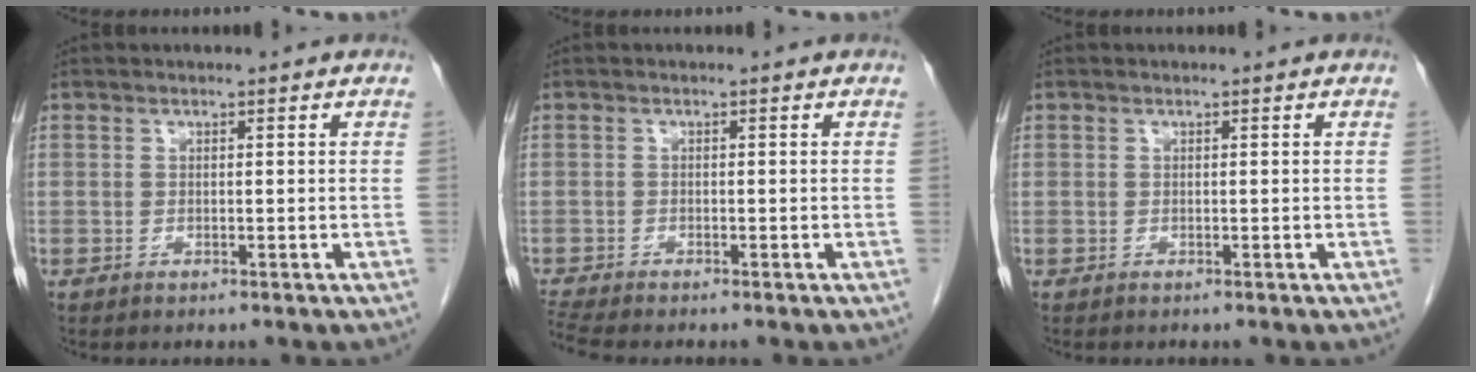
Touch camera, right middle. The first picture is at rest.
{"total": 2.6, "force": [-2.4, -0.5, 0.6], "torque": [-0.025, -0.016, -0.048]}
{"total": 0.0}